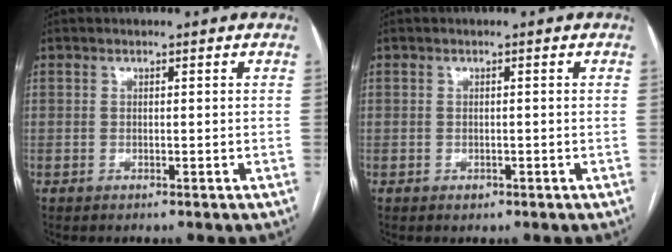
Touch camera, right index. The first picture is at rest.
{"total": 0.7, "force": [-0.3, 0.6, 0.3], "torque": [-0.004, 0.001, -0.002]}